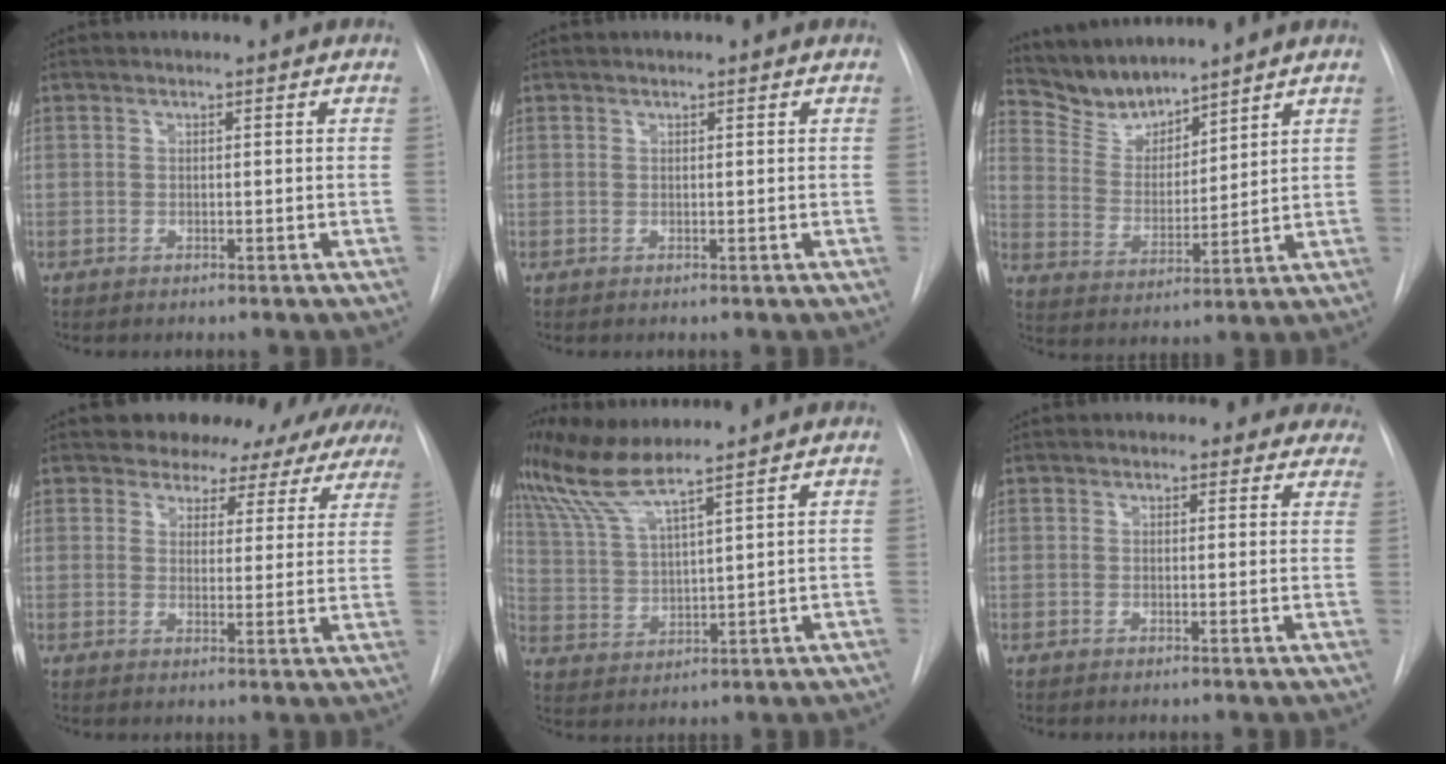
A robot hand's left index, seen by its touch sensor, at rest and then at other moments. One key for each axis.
{"total": 0.0}
{"total": 7.8, "fx": 7.6, "fy": 1.5, "fz": 0.7, "tx": -0.025, "ty": 0.007, "tz": 0.162}
{"total": 16.4, "fx": 14.8, "fy": 6.9, "fz": 1.6, "tx": 0.004, "ty": -0.005, "tz": 0.148}
{"total": 8.8, "fx": 7.5, "fy": -0.4, "fz": 4.5, "tx": -0.105, "ty": 0.014, "tz": 0.151}
{"total": 8.0, "fx": 7.2, "fy": 3.6, "fz": 0.5, "tx": 0.044, "ty": -0.005, "tz": 0.051}